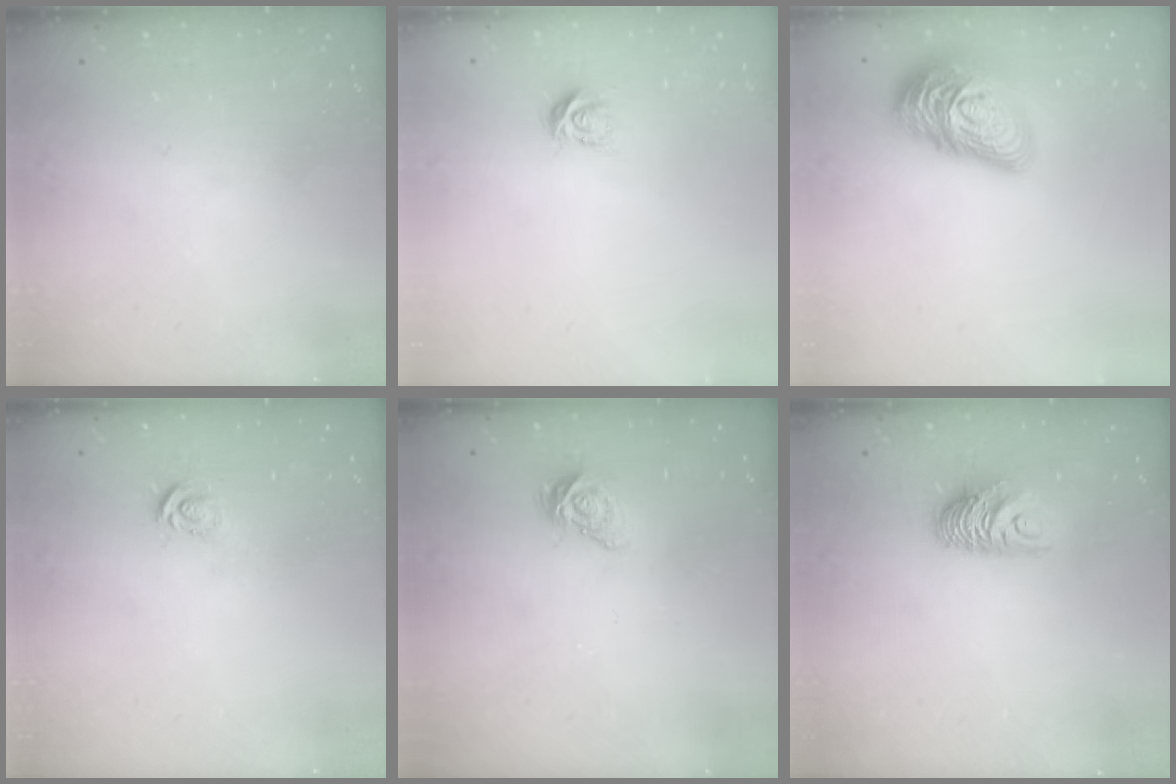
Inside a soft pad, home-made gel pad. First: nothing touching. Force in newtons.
{"total": 3.4, "press": 3.4, "slide": 0.4}
{"total": 18.1, "press": 18.0, "slide": 0.9}
{"total": 2.9, "press": 2.9, "slide": 0.2}
{"total": 6.4, "press": 6.4, "slide": 0.5}
{"total": 8.5, "press": 8.5, "slide": 0.3}